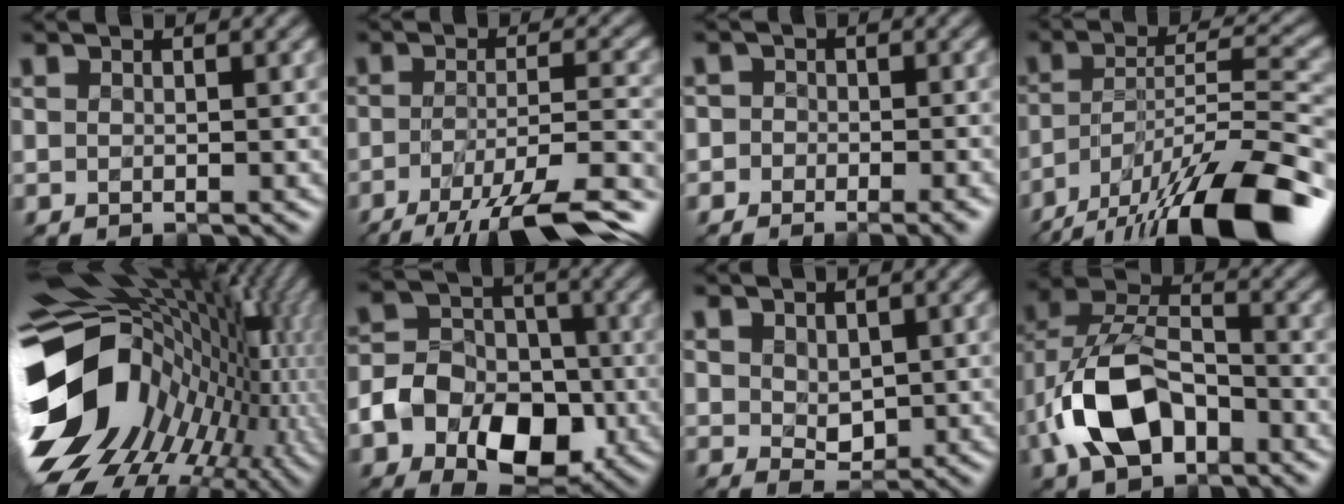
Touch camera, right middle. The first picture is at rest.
{"total": 10.9, "force": [-7.4, 2.6, 7.5], "torque": [-0.127, -0.005, -0.118]}
{"total": 4.0, "force": [-2.5, 2.8, 1.5], "torque": [0.013, 0.009, -0.050]}
{"total": 15.1, "force": [-11.0, 4.2, 9.5], "torque": [-0.185, -0.003, -0.179]}
{"total": 19.0, "force": [-2.5, 13.4, 13.2], "torque": [-0.266, -0.017, -0.034]}
{"total": 11.7, "force": [-4.7, 8.6, 6.3], "torque": [-0.100, -0.018, -0.106]}
{"total": 2.2, "force": [0.4, 1.6, 1.5], "torque": [-0.027, -0.006, 0.013]}
{"total": 9.0, "force": [-3.3, 5.4, 6.4], "torque": [-0.139, 0.010, -0.069]}